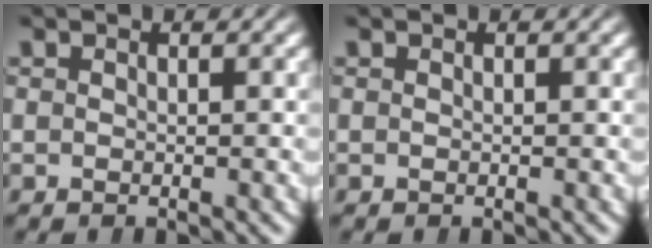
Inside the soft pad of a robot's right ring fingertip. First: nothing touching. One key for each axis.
{"total": 0.0}